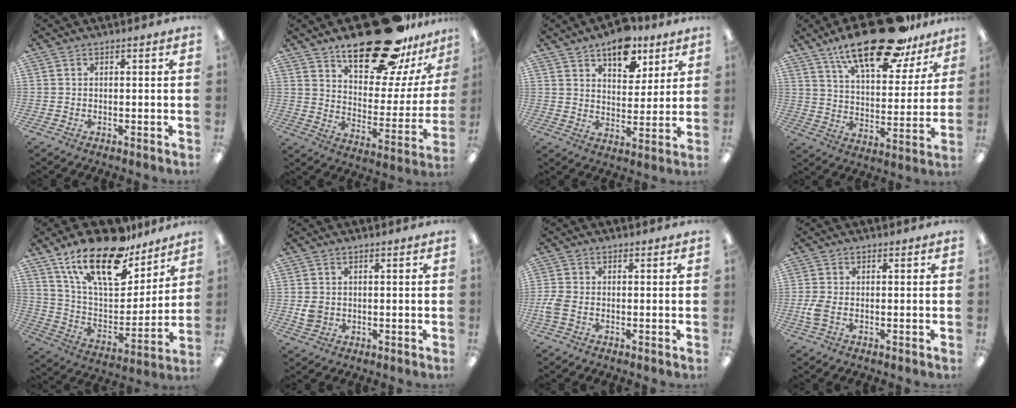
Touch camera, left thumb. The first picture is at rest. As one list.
[{"total": 27.5, "force": [19.4, 10.9, 16.2], "torque": [-0.236, -0.117, 0.321]}, {"total": 11.6, "force": [8.1, 6.1, 5.7], "torque": [-0.062, -0.044, 0.139]}, {"total": 22.3, "force": [16.0, 8.3, 13.2], "torque": [-0.205, -0.093, 0.271]}, {"total": 22.5, "force": [16.0, 9.2, 12.9], "torque": [-0.231, -0.097, 0.282]}, {"total": 3.4, "force": [0.1, 2.9, 1.7], "torque": [-0.016, -0.002, 0.001]}, {"total": 3.6, "force": [-1.0, 2.0, 2.8], "torque": [-0.066, -0.001, -0.020]}, {"total": 3.6, "force": [-0.6, 1.9, 3.0], "torque": [-0.070, -0.002, -0.015]}]